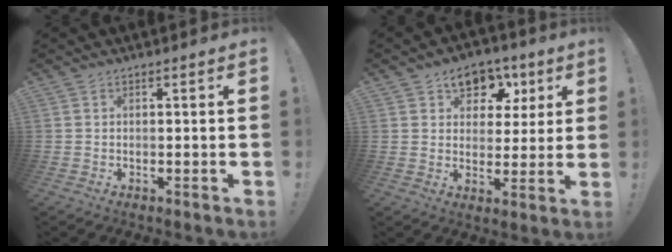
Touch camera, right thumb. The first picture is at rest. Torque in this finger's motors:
{"motor_torque": [-0.12, 0.16, 0.22, 0.33, 0.00]}